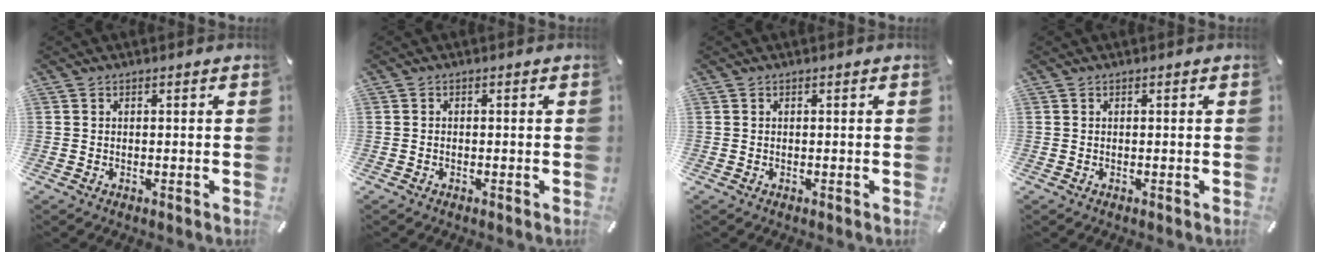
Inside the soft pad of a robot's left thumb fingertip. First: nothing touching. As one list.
[{"total": 0.5, "force": [-0.4, 0.3, 0.1], "torque": [-0.003, 0.000, -0.008]}, {"total": 0.0}, {"total": 0.0}]